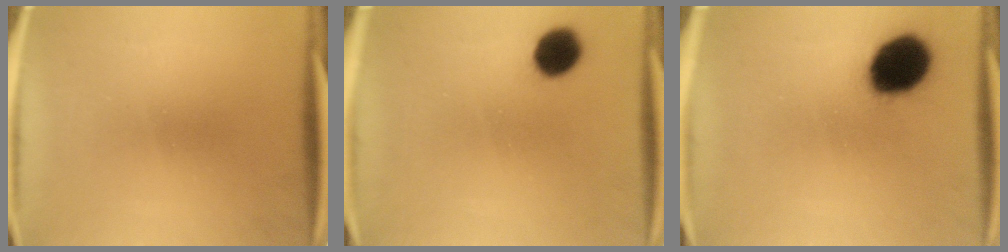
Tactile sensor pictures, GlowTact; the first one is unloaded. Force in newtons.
{"total": 7.3}
{"total": 16.4}